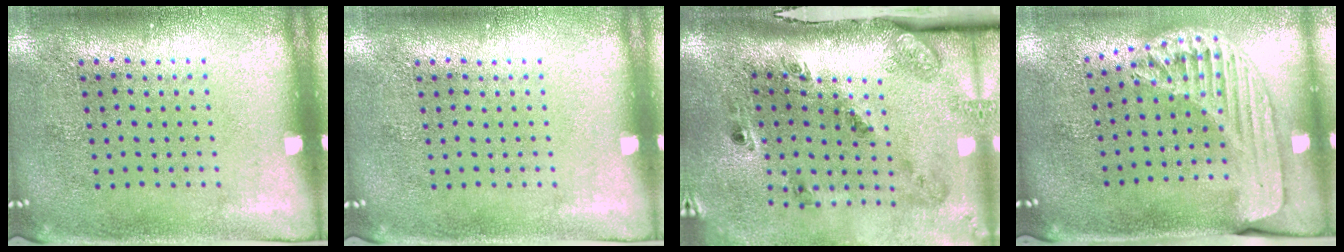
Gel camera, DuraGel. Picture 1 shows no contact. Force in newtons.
{"total": 0.0}
{"total": 2.5, "press": 1.7, "slide": 1.8}
{"total": 1.6, "press": 1.5, "slide": 0.4}